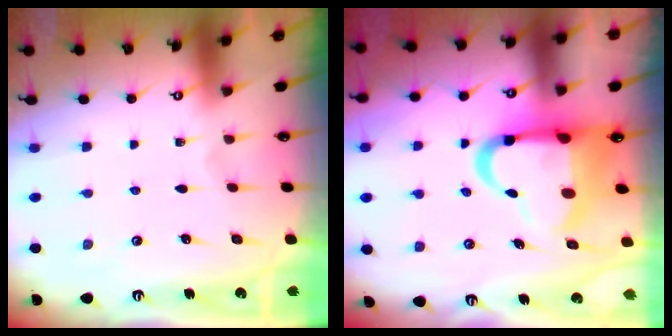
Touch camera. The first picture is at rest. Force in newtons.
{"total": 13.0, "press": 12.6, "slide": 2.9}